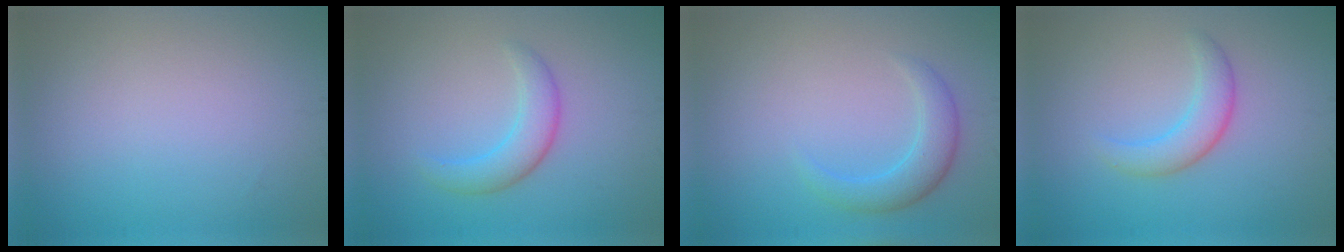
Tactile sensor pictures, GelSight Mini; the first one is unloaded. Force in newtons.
{"total": 2.9, "press": 2.9, "slide": 0.2}
{"total": 2.8, "press": 2.8, "slide": 0.0}
{"total": 2.8, "press": 2.8, "slide": 0.2}